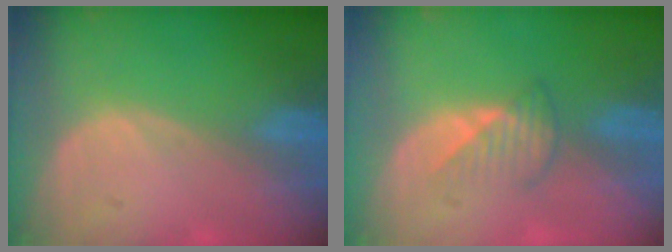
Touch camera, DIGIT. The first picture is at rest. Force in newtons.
{"total": 3.4, "press": 3.2, "slide": 1.3}